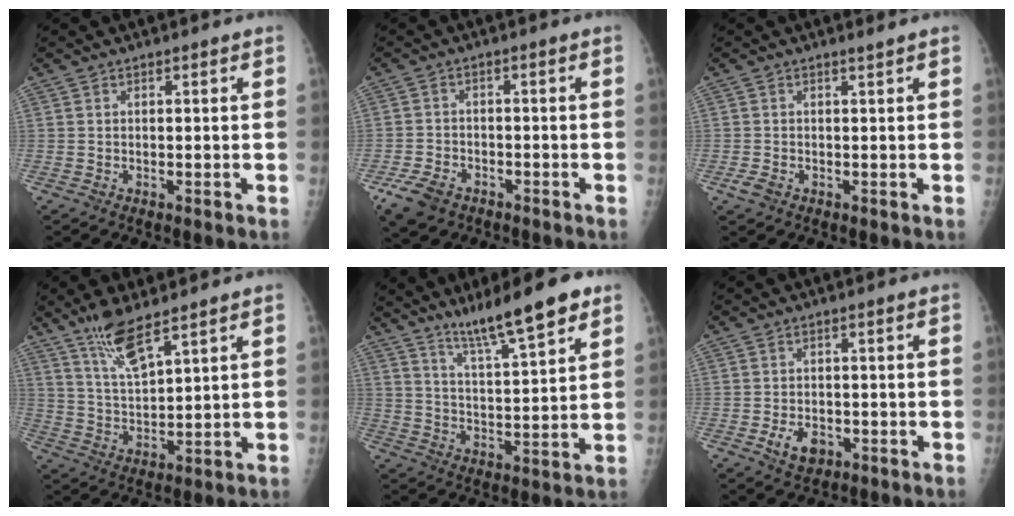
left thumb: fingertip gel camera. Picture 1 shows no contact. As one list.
[{"total": 6.6, "force": [-4.0, 4.2, 3.2], "torque": [-0.068, 0.013, -0.068]}, {"total": 1.8, "force": [0.0, 1.0, 1.4], "torque": [-0.028, 0.005, 0.004]}, {"total": 8.0, "force": [5.8, 1.7, 5.2], "torque": [-0.099, -0.034, 0.122]}, {"total": 12.7, "force": [8.9, 1.8, 8.8], "torque": [-0.131, -0.048, 0.151]}, {"total": 4.4, "force": [-1.8, 3.0, 2.7], "torque": [-0.039, 0.008, -0.024]}]